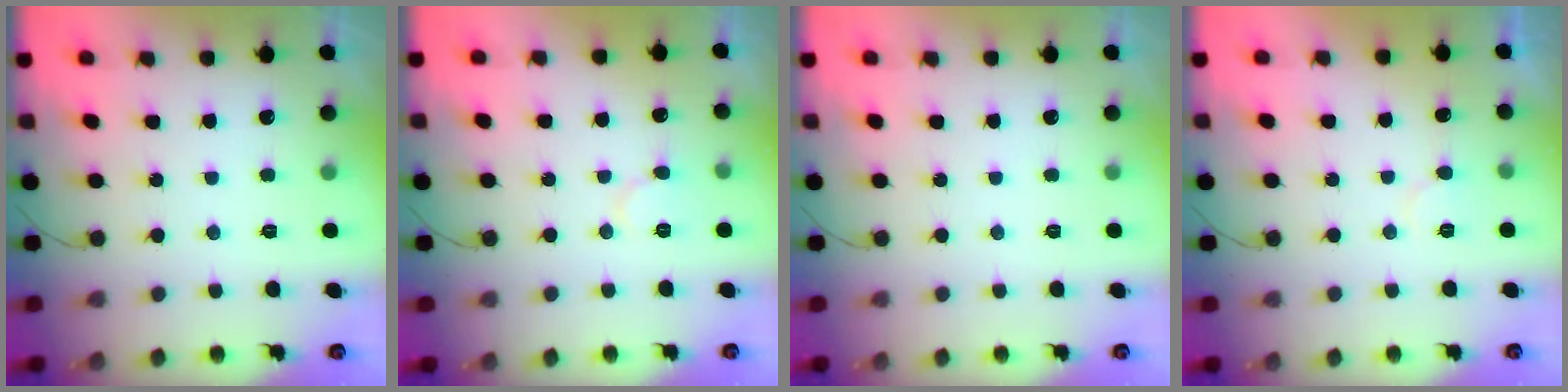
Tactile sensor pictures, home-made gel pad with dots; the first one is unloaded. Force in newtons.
{"total": 6.2, "press": 6.1, "slide": 0.6}
{"total": 0.0}
{"total": 5.6, "press": 5.6, "slide": 0.4}